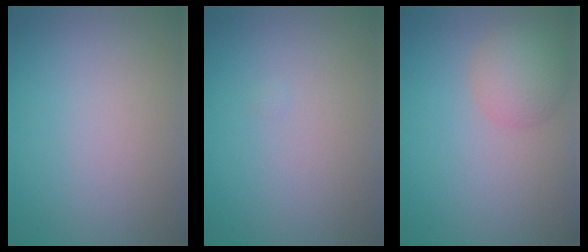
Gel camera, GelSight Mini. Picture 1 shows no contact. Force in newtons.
{"total": 0.0}
{"total": 3.7, "press": 3.6, "slide": 0.2}